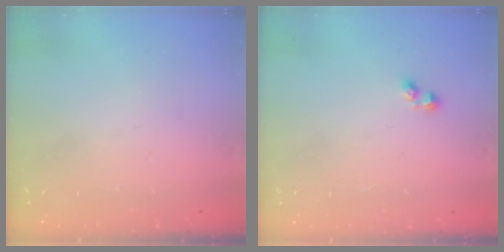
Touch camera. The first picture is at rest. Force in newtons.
{"total": 1.2, "press": 1.0, "slide": 0.6}